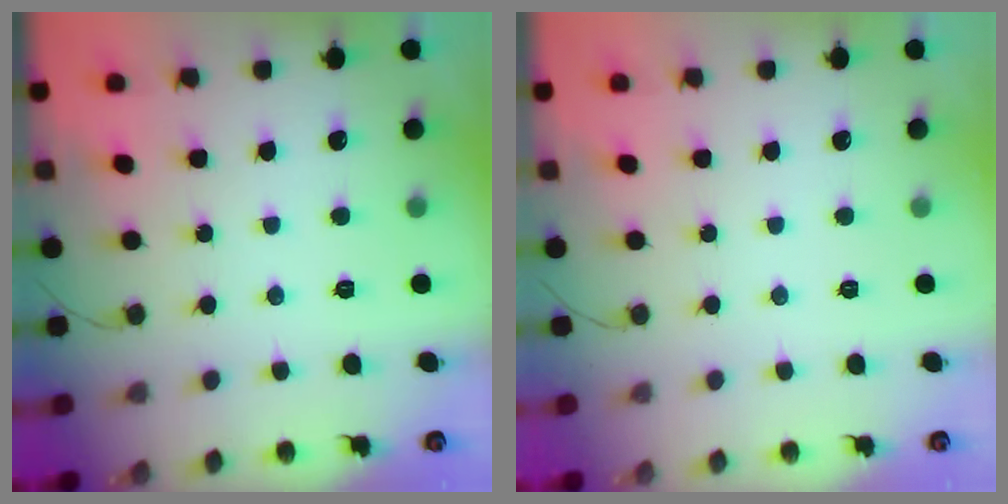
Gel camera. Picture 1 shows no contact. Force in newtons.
{"total": 0.0}